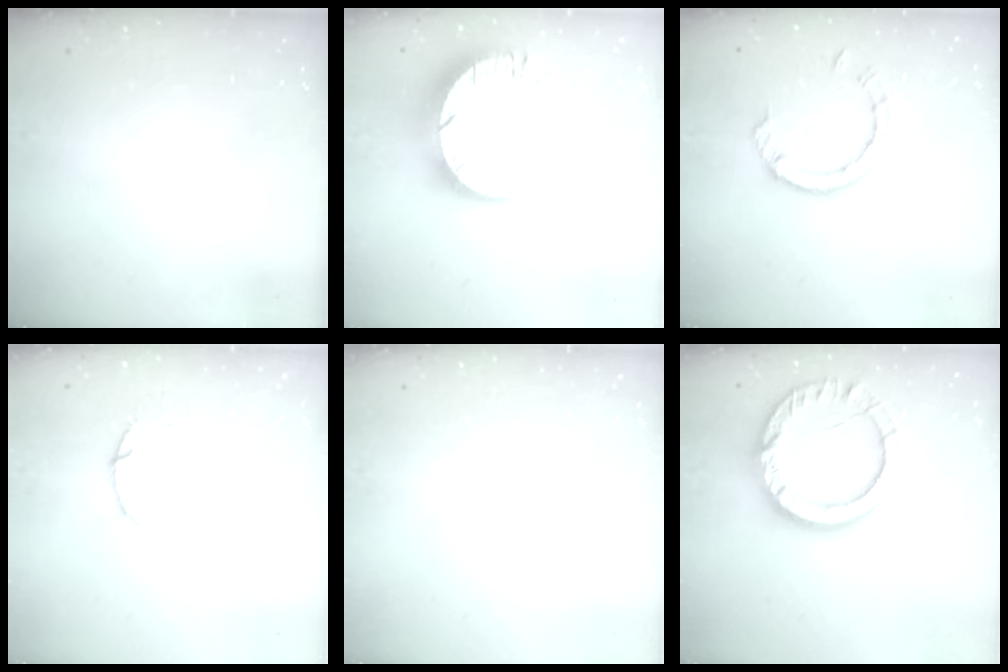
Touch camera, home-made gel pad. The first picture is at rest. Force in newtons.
{"total": 11.5, "press": 11.5, "slide": 1.0}
{"total": 6.9, "press": 6.8, "slide": 0.8}
{"total": 3.8, "press": 3.8, "slide": 0.3}
{"total": 0.0}
{"total": 14.7, "press": 14.7, "slide": 1.0}